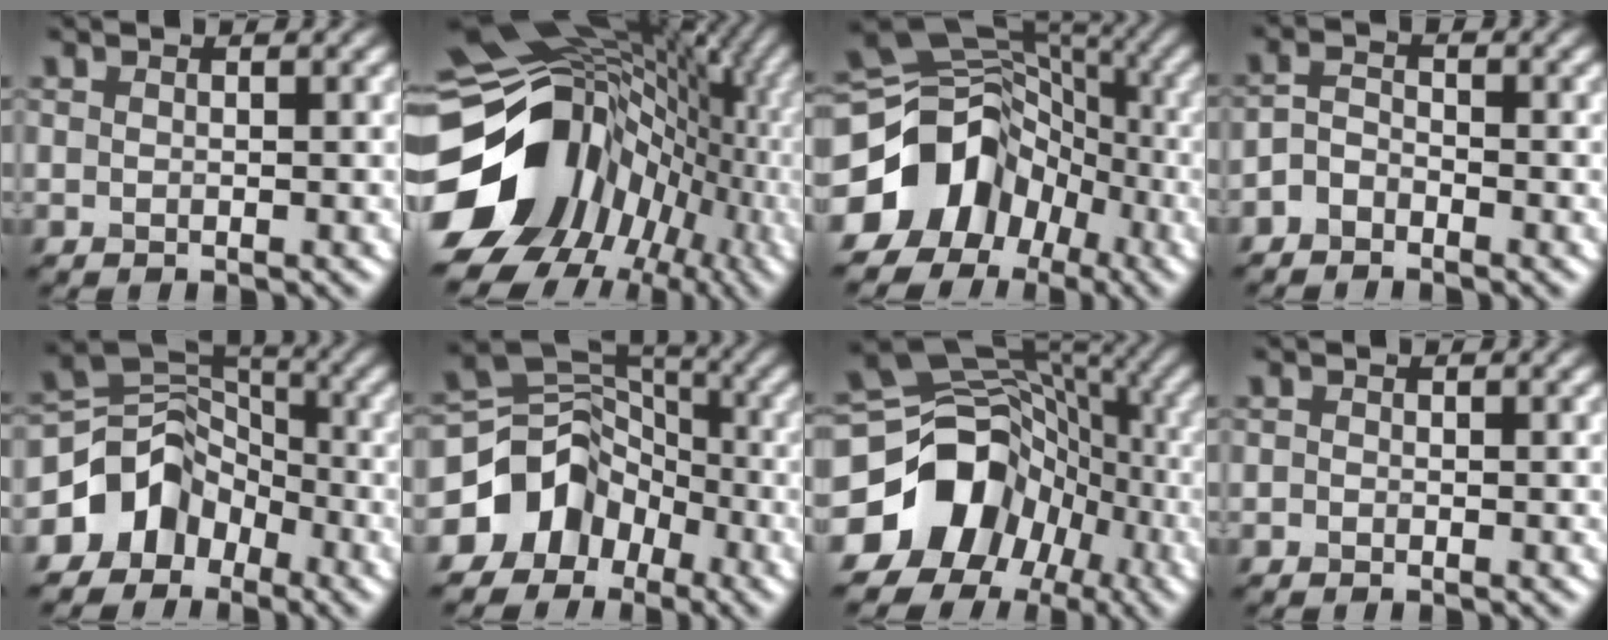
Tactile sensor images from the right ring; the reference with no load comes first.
{"total": 18.5, "force": [-1.1, 15.0, 10.8], "torque": [-0.186, -0.014, 0.003]}
{"total": 12.3, "force": [-5.0, 10.0, 5.1], "torque": [-0.095, 0.002, -0.091]}
{"total": 1.8, "force": [-1.5, 0.8, 0.7], "torque": [-0.015, 0.005, -0.037]}
{"total": 6.7, "force": [-3.3, 5.3, 2.5], "torque": [-0.032, 0.006, -0.076]}
{"total": 8.5, "force": [-3.9, 6.9, 3.2], "torque": [-0.049, 0.019, -0.086]}
{"total": 12.2, "force": [-4.3, 9.9, 5.7], "torque": [-0.107, 0.002, -0.085]}
{"total": 0.0}